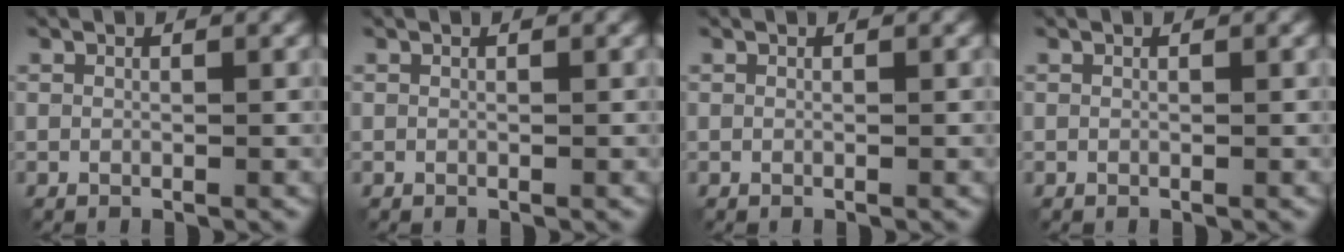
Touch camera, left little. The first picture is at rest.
{"total": 0.0}
{"total": 0.0}
{"total": 0.0}